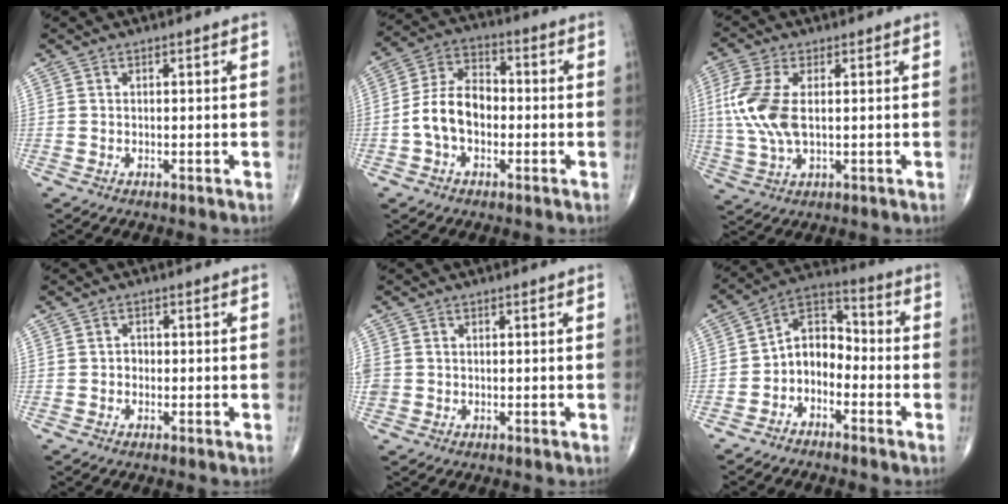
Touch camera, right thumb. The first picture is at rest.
{"total": 9.9, "force": [-1.9, 6.5, 7.2], "torque": [-0.125, 0.034, -0.046]}
{"total": 10.4, "force": [1.1, 5.2, 8.9], "torque": [-0.222, -0.002, 0.023]}
{"total": 1.2, "force": [-0.3, 1.1, 0.5], "torque": [0.002, 0.004, -0.009]}
{"total": 3.0, "force": [-0.1, 2.7, 1.3], "torque": [-0.032, 0.005, 0.002]}
{"total": 8.2, "force": [-3.2, 5.8, 4.8], "torque": [-0.059, 0.058, -0.077]}